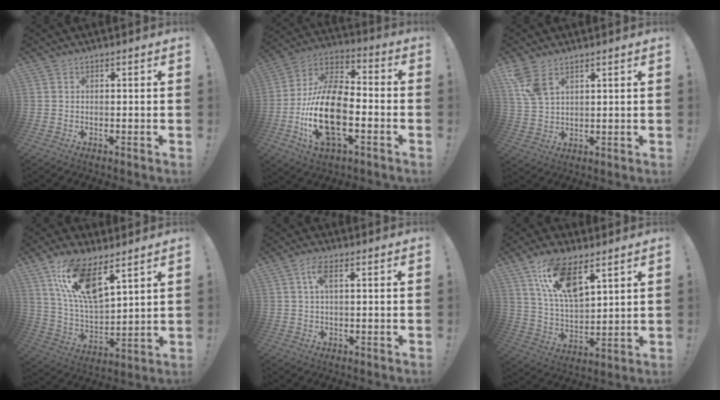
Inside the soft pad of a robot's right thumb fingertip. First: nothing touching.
{"total": 20.1, "force": [-5.5, 10.5, 16.2], "torque": [-0.336, 0.020, -0.086]}
{"total": 6.5, "force": [4.1, 3.1, 4.0], "torque": [-0.076, -0.014, 0.080]}
{"total": 15.5, "force": [9.9, 5.3, 10.7], "torque": [-0.215, -0.053, 0.176]}
{"total": 4.7, "force": [1.5, 1.7, 4.1], "torque": [-0.079, 0.003, 0.025]}
{"total": 14.5, "force": [9.0, 5.7, 9.9], "torque": [-0.192, -0.037, 0.163]}